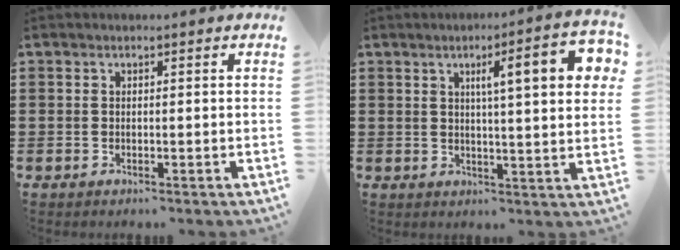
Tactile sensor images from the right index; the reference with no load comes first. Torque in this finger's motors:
{"motor_torque": [1.28, 0.71, 0.43, 0.09]}